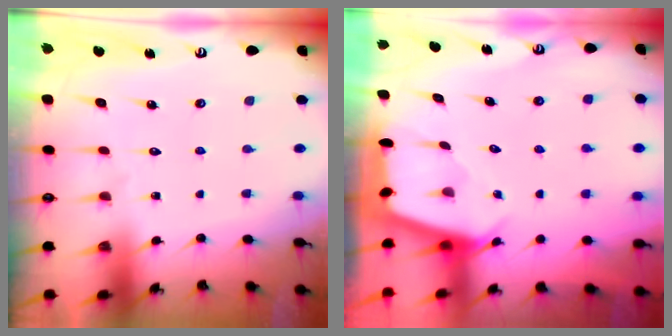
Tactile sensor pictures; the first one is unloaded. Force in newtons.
{"total": 2.4, "press": 2.4, "slide": 0.3}